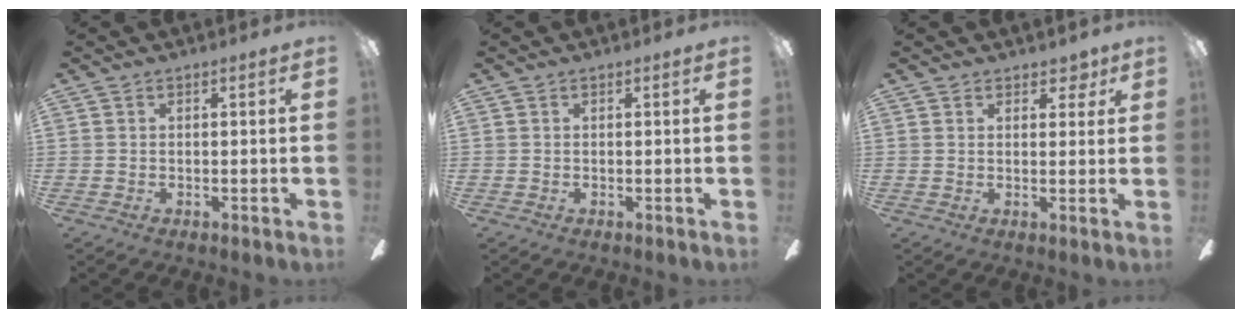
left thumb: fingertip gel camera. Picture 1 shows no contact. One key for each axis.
{"total": 0.0}
{"total": 3.8, "fx": 2.6, "fy": 2.4, "fz": 1.5, "tx": -0.010, "ty": -0.003, "tz": 0.043}